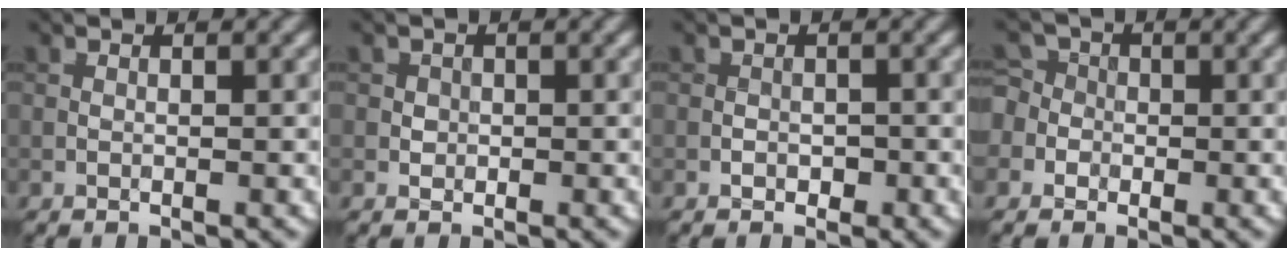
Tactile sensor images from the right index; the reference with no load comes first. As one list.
[{"total": 1.0, "force": [0.1, 0.9, 0.1], "torque": [0.007, -0.002, 0.001]}, {"total": 0.6, "force": [-0.1, 0.5, 0.2], "torque": [0.000, -0.002, -0.001]}, {"total": 5.0, "force": [-0.6, 4.6, 1.7], "torque": [-0.022, 0.021, -0.049]}]